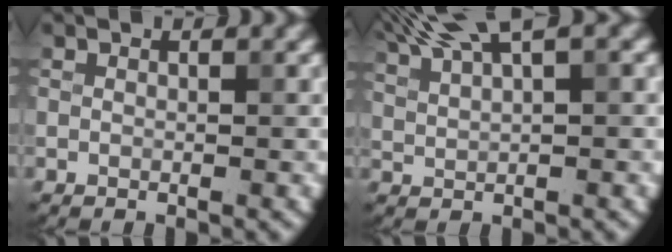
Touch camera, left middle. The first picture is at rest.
{"total": 6.3, "force": [4.6, 1.4, 4.0], "torque": [-0.076, 0.020, 0.069]}